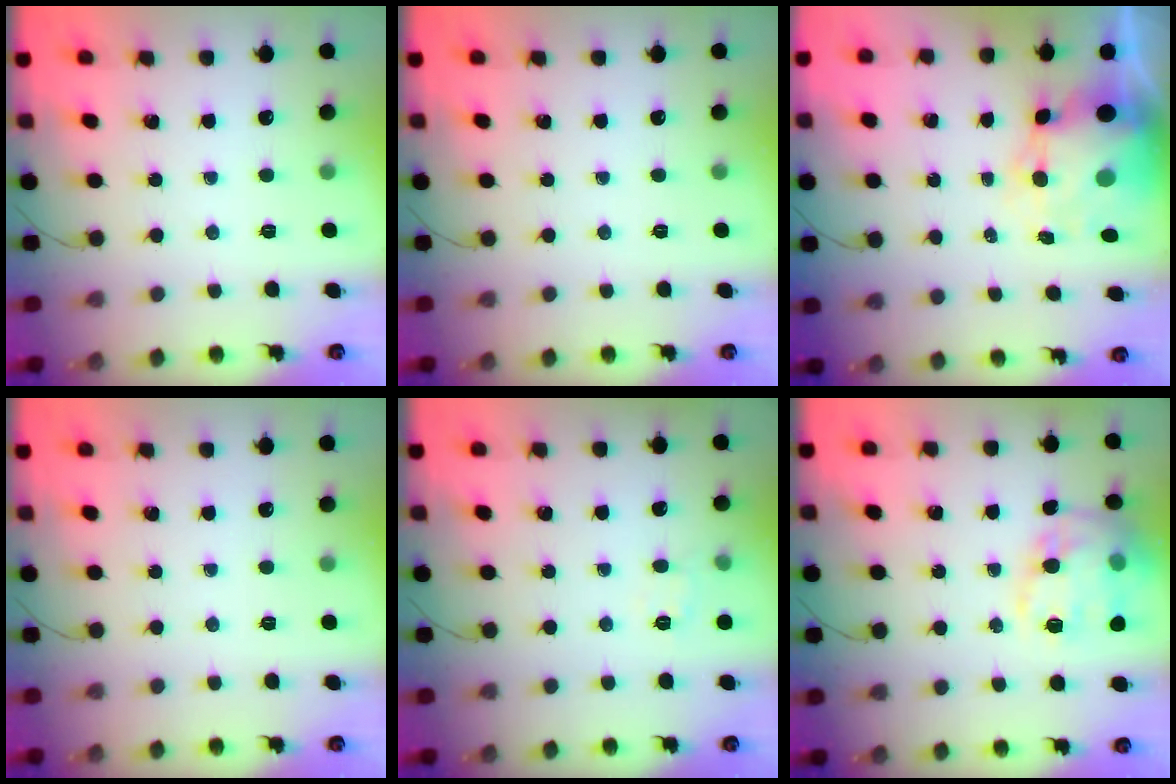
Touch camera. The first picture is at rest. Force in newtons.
{"total": 0.0}
{"total": 9.4, "press": 9.1, "slide": 2.3}
{"total": 0.0}
{"total": 5.3, "press": 5.2, "slide": 1.1}
{"total": 19.1, "press": 19.0, "slide": 1.9}